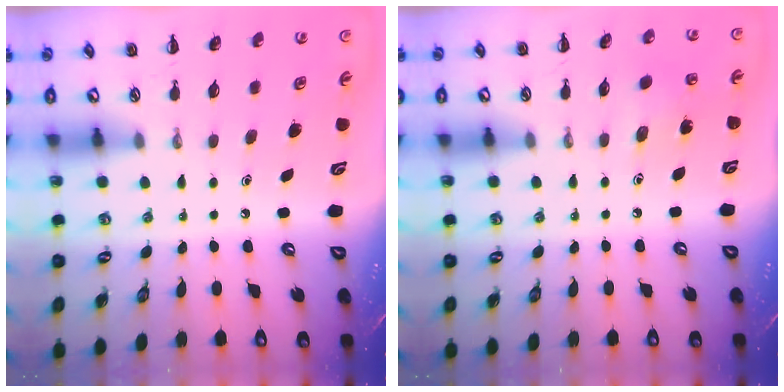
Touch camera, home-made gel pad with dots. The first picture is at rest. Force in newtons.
{"total": 4.1, "press": 3.9, "slide": 1.3}